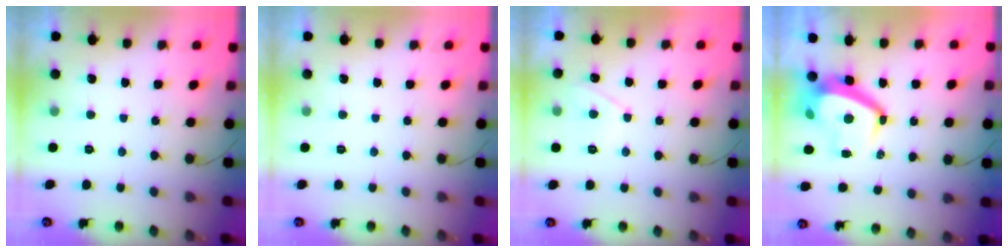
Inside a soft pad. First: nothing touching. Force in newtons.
{"total": 0.0}
{"total": 2.9, "press": 2.9, "slide": 0.5}
{"total": 9.1, "press": 9.1, "slide": 1.2}